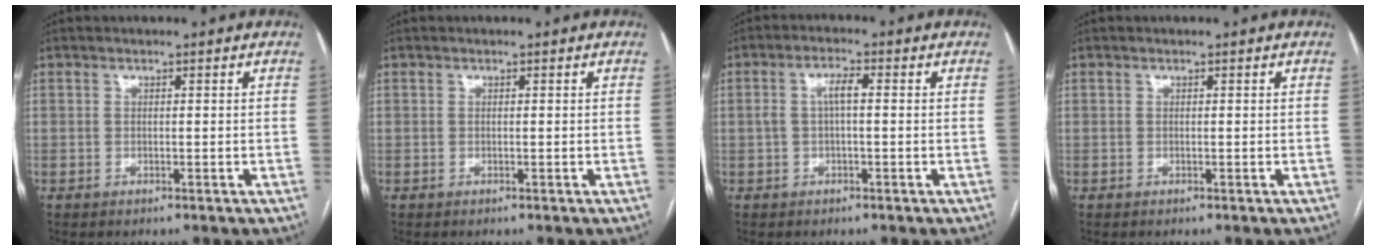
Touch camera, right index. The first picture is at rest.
{"total": 0.0}
{"total": 3.3, "force": [0.1, 1.0, 3.1], "torque": [-0.063, 0.017, 0.005]}
{"total": 0.0}